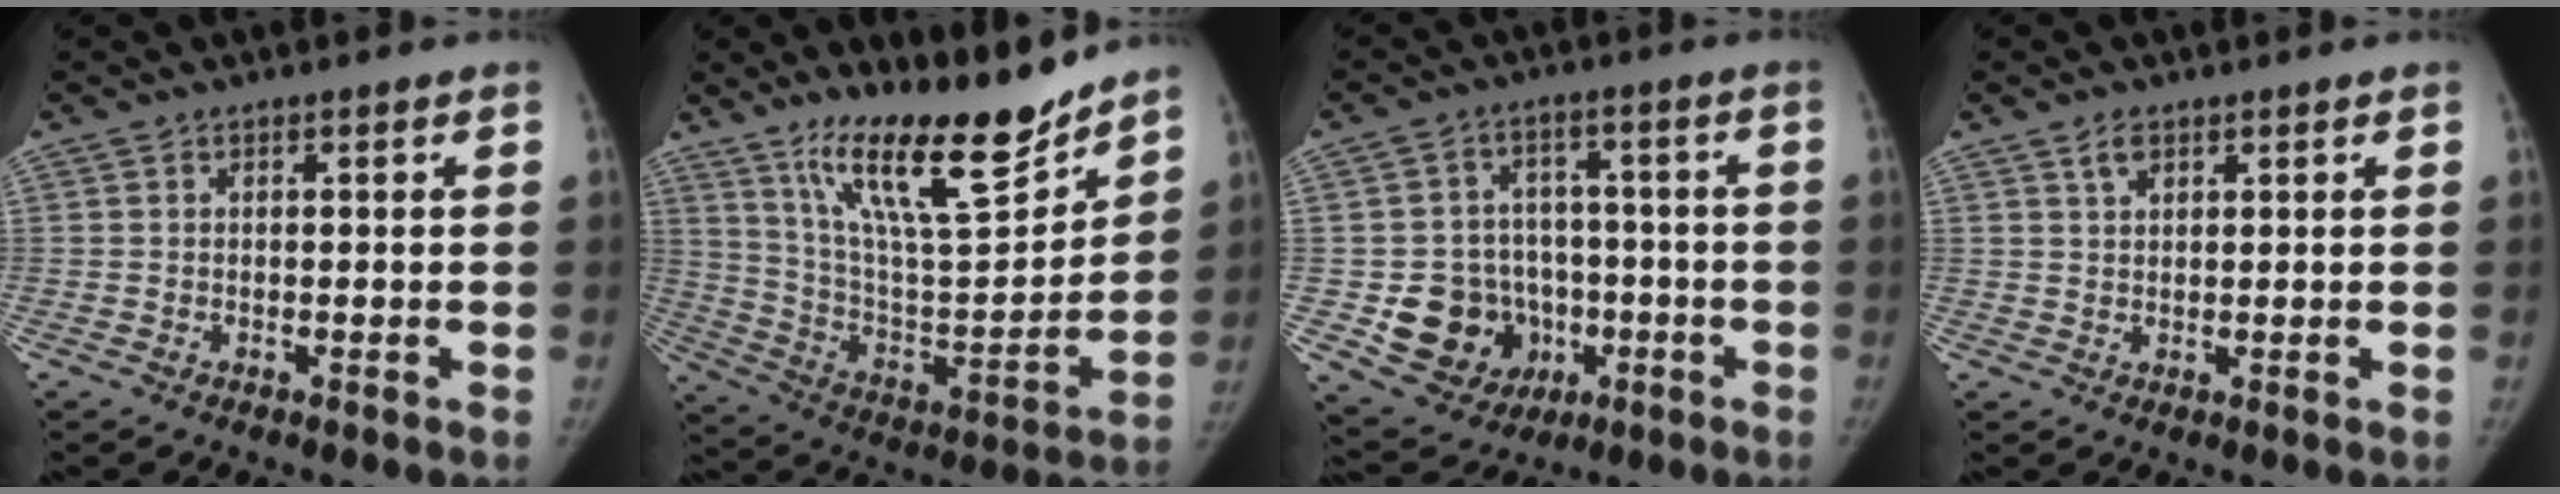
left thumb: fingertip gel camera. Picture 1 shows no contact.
{"total": 20.7, "force": [15.8, 4.4, 12.6], "torque": [-0.172, -0.100, 0.277]}
{"total": 12.9, "force": [-3.3, 11.2, 5.5], "torque": [-0.055, 0.023, -0.037]}
{"total": 2.3, "force": [1.5, 1.2, 1.2], "torque": [-0.018, -0.005, 0.030]}